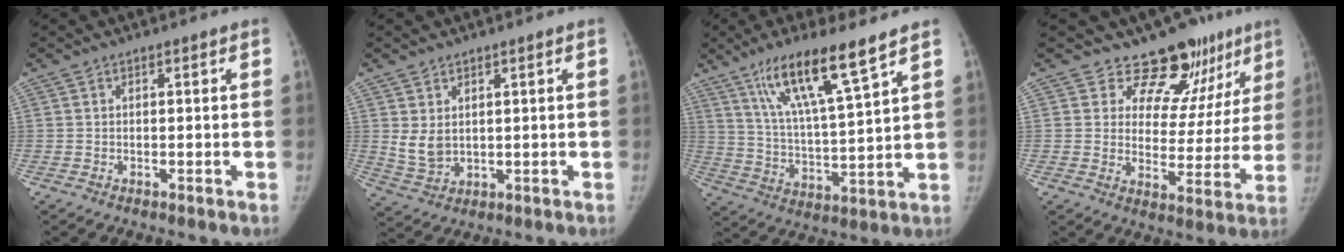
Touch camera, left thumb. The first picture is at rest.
{"total": 4.7, "force": [1.5, 3.2, 3.2], "torque": [-0.052, -0.015, 0.042]}
{"total": 15.1, "force": [9.6, 1.7, 11.5], "torque": [-0.204, -0.043, 0.179]}
{"total": 14.4, "force": [11.3, 7.7, 4.6], "torque": [-0.005, -0.077, 0.137]}